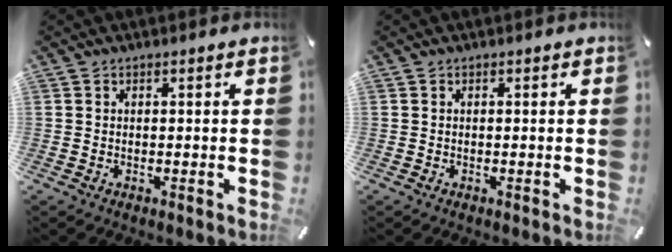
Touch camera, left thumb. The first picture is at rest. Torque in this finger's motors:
{"motor_torque": [-0.03, 0.03, 0.00, 0.00, 0.00]}